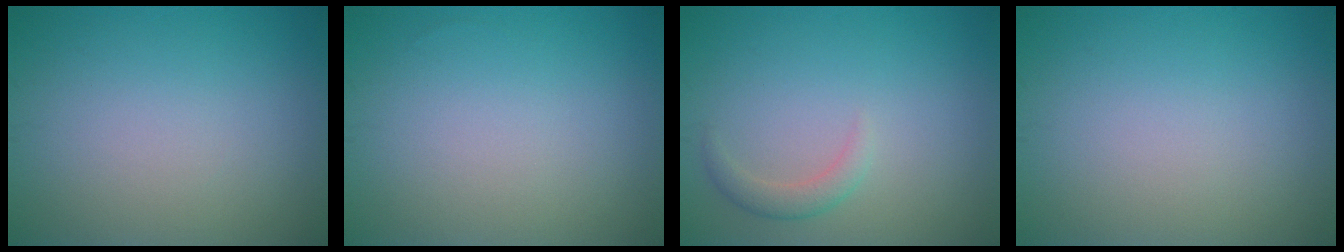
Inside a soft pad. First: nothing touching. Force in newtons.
{"total": 0.0}
{"total": 1.6, "press": 1.6, "slide": 0.1}
{"total": 0.0}